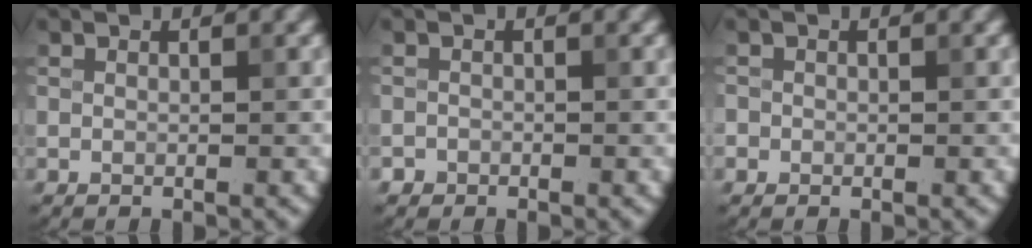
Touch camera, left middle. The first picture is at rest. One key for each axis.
{"total": 1.0, "fx": -0.9, "fy": 0.3, "fz": -0.3, "tx": 0.010, "ty": 0.002, "tz": -0.013}
{"total": 0.8, "fx": -0.7, "fy": 0.3, "fz": -0.3, "tx": 0.008, "ty": 0.003, "tz": -0.008}